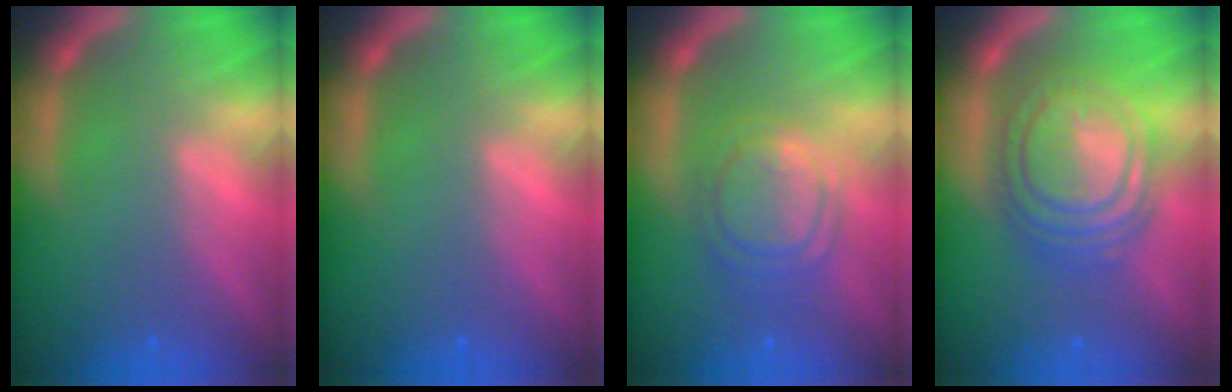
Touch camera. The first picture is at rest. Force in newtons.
{"total": 0.0}
{"total": 6.1}
{"total": 9.5}